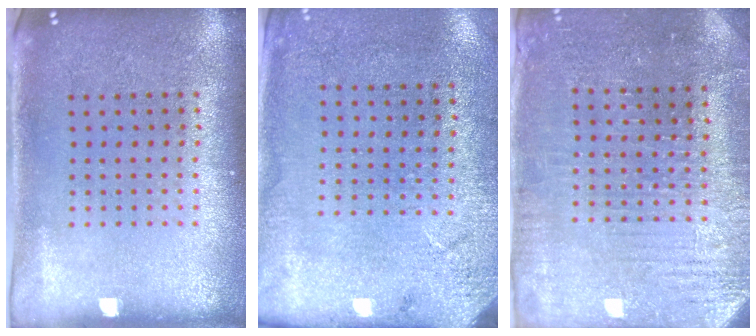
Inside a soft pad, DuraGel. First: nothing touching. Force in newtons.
{"total": 2.6, "press": 2.2, "slide": 1.3}
{"total": 3.2, "press": 3.2, "slide": 0.4}